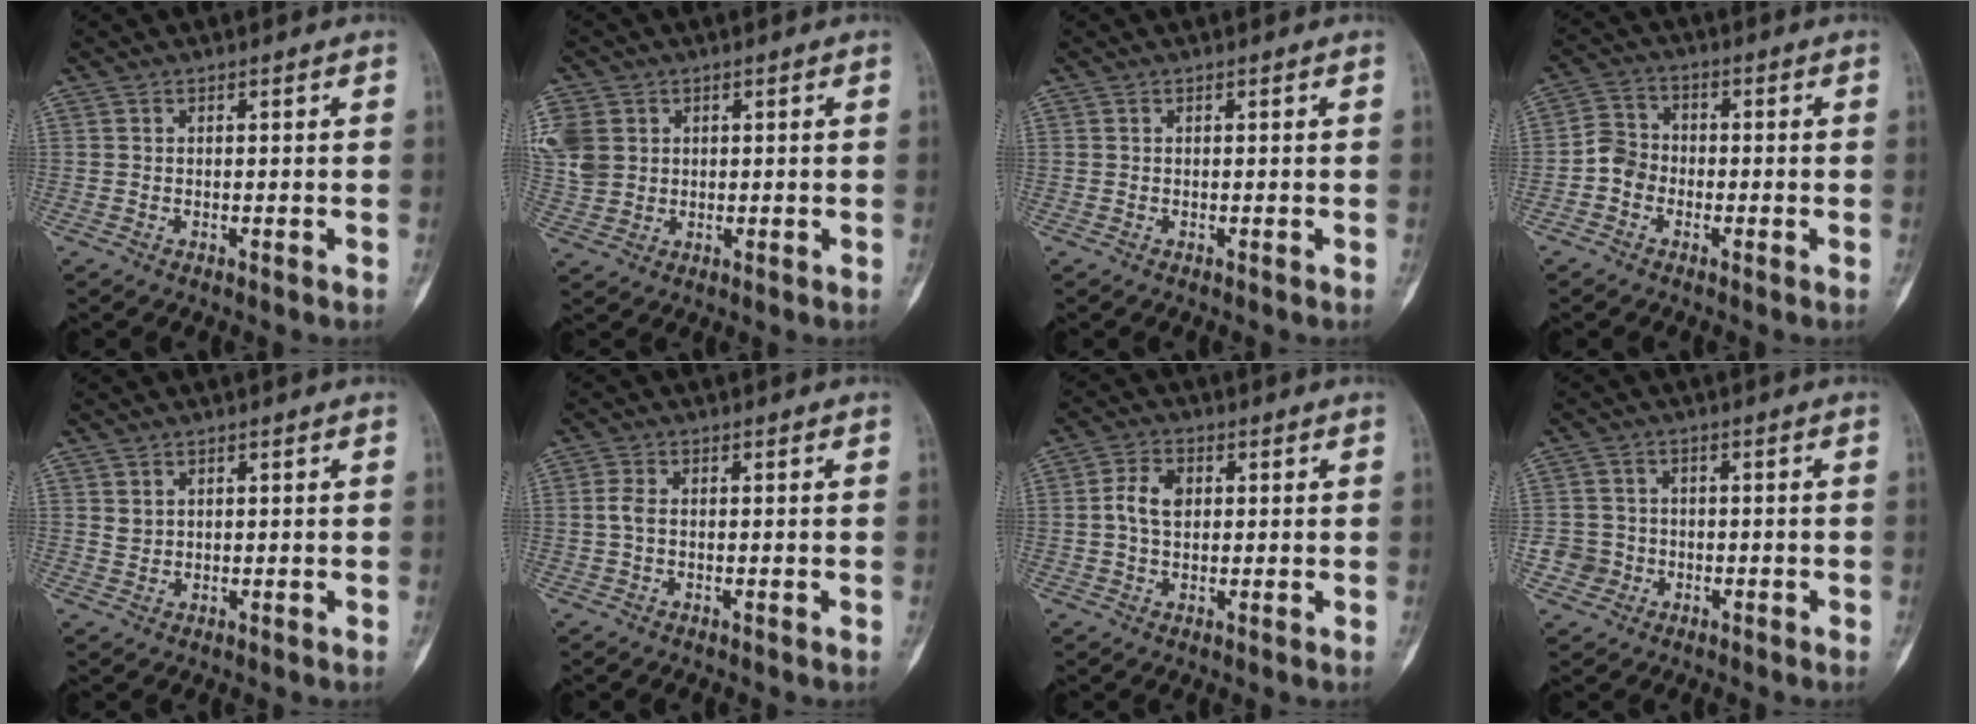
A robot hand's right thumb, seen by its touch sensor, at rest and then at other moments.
{"total": 13.3, "force": [3.3, 11.2, 6.3], "torque": [-0.177, 0.018, 0.076]}
{"total": 0.0}
{"total": 4.6, "force": [-1.6, 4.0, 1.8], "torque": [-0.014, 0.016, -0.043]}
{"total": 1.4, "force": [0.8, 1.1, 0.4], "torque": [0.001, -0.005, 0.018]}
{"total": 2.0, "force": [0.0, 1.0, 1.7], "torque": [-0.042, 0.002, -0.004]}
{"total": 5.1, "force": [0.6, 3.5, 3.7], "torque": [-0.073, 0.011, 0.009]}
{"total": 4.0, "force": [-1.2, 3.8, 0.1], "torque": [0.024, 0.013, -0.027]}